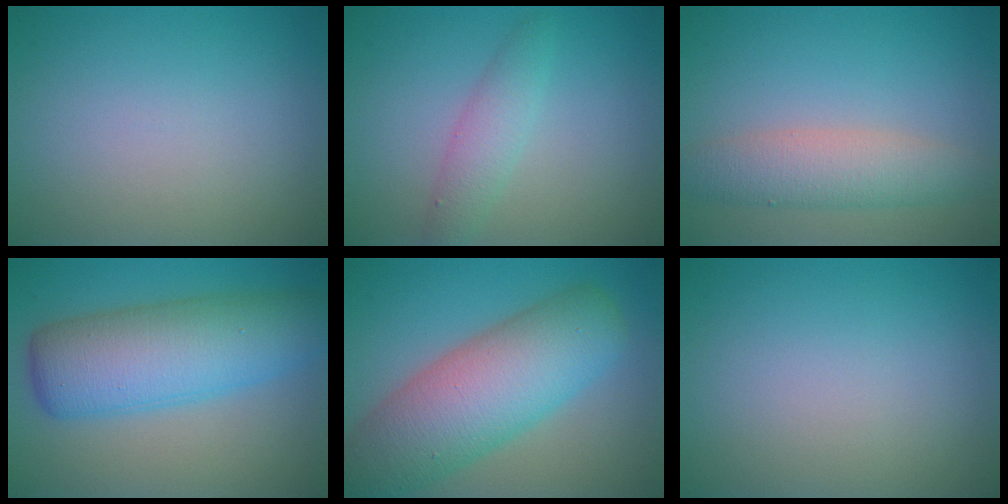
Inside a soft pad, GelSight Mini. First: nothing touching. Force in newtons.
{"total": 2.4, "press": 2.4, "slide": 0.1}
{"total": 4.1, "press": 4.1, "slide": 0.2}
{"total": 8.8, "press": 8.8, "slide": 0.3}
{"total": 10.2, "press": 10.2, "slide": 0.4}
{"total": 0.0}